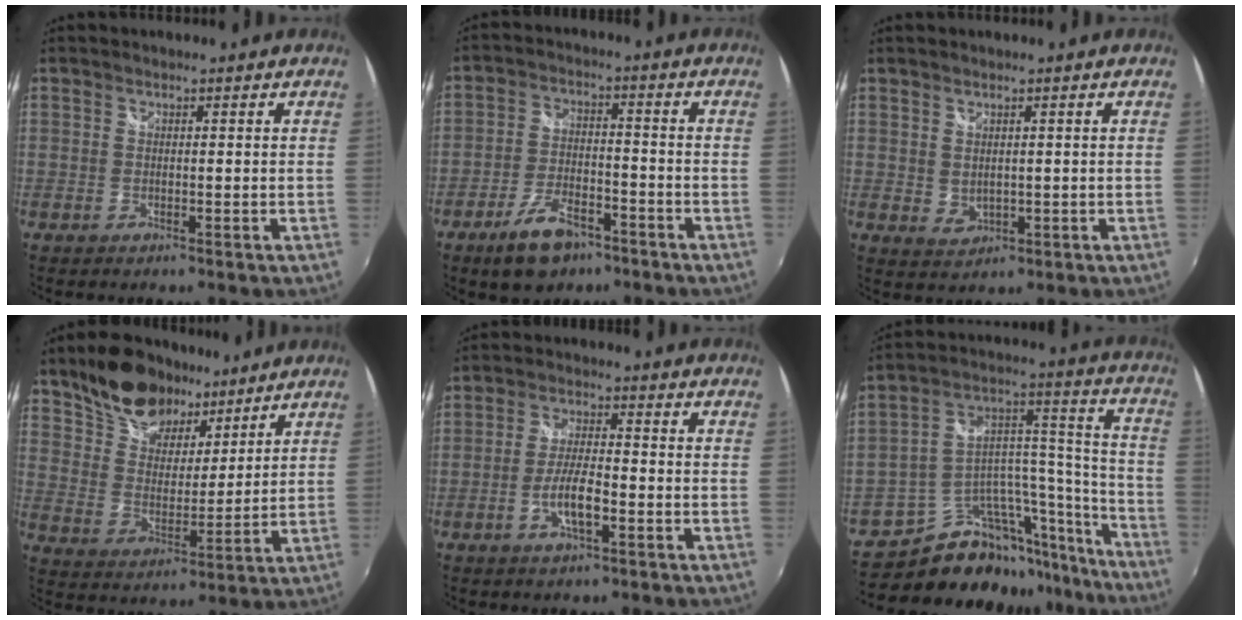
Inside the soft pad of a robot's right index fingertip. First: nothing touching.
{"total": 9.5, "force": [-6.3, 4.6, 5.4], "torque": [-0.120, 0.001, -0.103]}
{"total": 2.7, "force": [0.8, 2.1, 1.5], "torque": [-0.021, -0.002, 0.019]}
{"total": 16.4, "force": [11.5, 9.0, 7.4], "torque": [-0.155, 0.045, 0.211]}
{"total": 6.1, "force": [-2.5, 1.5, 5.4], "torque": [-0.107, 0.002, -0.045]}
{"total": 22.7, "force": [-19.2, 9.8, 7.1], "torque": [-0.095, 0.084, -0.284]}